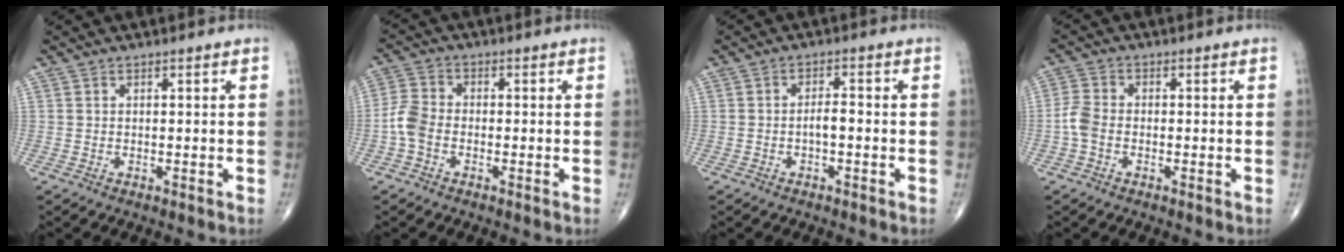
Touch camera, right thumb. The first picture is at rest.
{"total": 4.9, "force": [-1.6, 3.3, 3.3], "torque": [-0.072, 0.012, -0.042]}
{"total": 2.4, "force": [-0.7, 0.9, 2.1], "torque": [-0.031, 0.012, -0.013]}
{"total": 3.7, "force": [-1.1, 2.4, 2.6], "torque": [-0.061, 0.009, -0.031]}